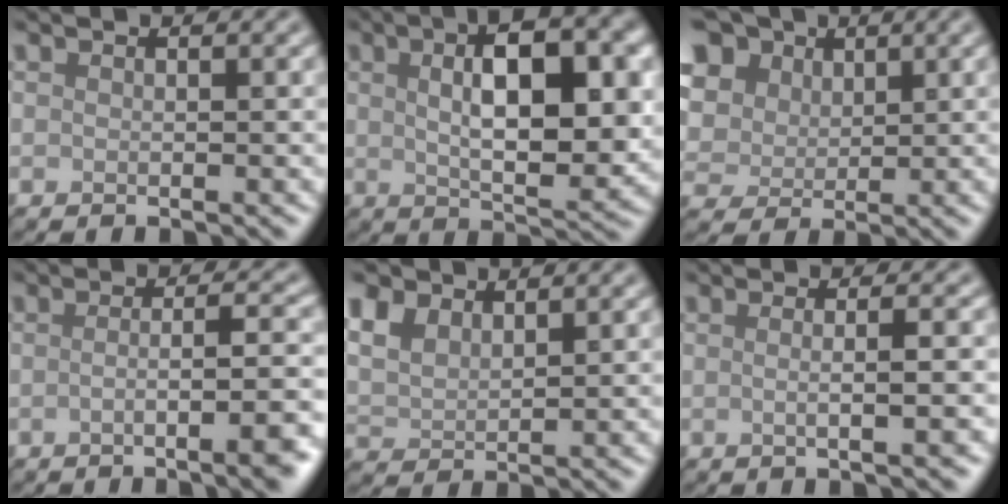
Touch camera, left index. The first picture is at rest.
{"total": 9.8, "force": [1.8, 3.7, 8.8], "torque": [-0.128, 0.002, 0.030]}
{"total": 11.7, "force": [5.2, 8.8, 5.8], "torque": [-0.140, 0.038, 0.084]}
{"total": 7.5, "force": [-2.3, 2.1, 6.8], "torque": [-0.065, 0.000, -0.034]}
{"total": 5.6, "force": [3.5, 3.3, 2.9], "torque": [-0.084, 0.013, 0.062]}
{"total": 3.9, "force": [0.0, 1.5, 3.7], "torque": [-0.027, 0.001, -0.018]}